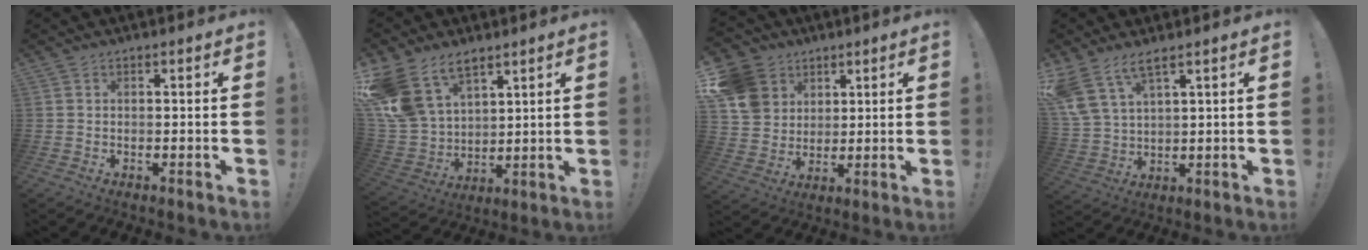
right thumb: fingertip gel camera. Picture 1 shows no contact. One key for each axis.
{"total": 15.7, "fx": 10.2, "fy": 9.5, "fz": 7.3, "tx": -0.169, "ty": -0.059, "tz": 0.202}
{"total": 12.9, "fx": 5.6, "fy": 10.7, "fz": 4.5, "tx": -0.074, "ty": -0.025, "tz": 0.117}
{"total": 7.9, "fx": 5.7, "fy": 2.5, "fz": 4.8, "tx": -0.108, "ty": -0.020, "tz": 0.117}